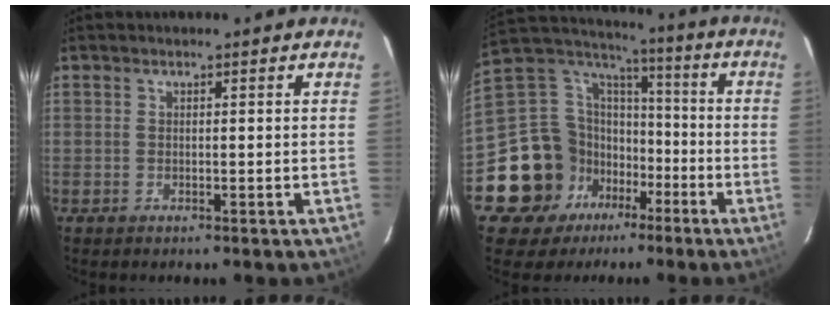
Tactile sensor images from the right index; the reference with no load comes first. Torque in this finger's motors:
{"motor_torque": [0.54, -0.53, -0.31, -0.21]}